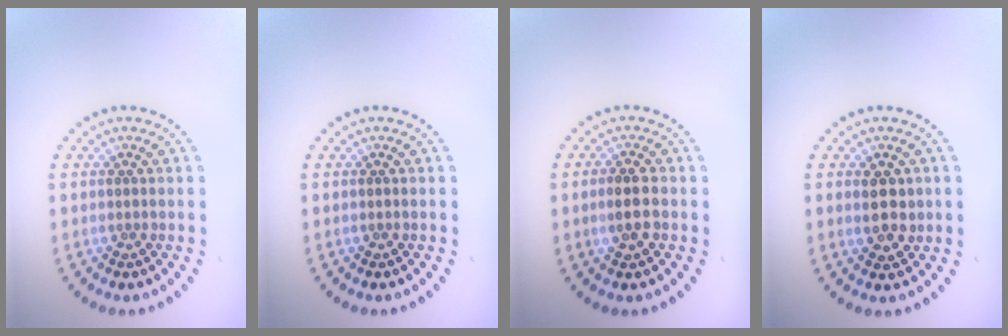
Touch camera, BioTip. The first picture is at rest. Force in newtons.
{"total": 0.0}
{"total": 2.5, "press": 2.4, "slide": 0.5}
{"total": 2.6, "press": 2.5, "slide": 0.6}